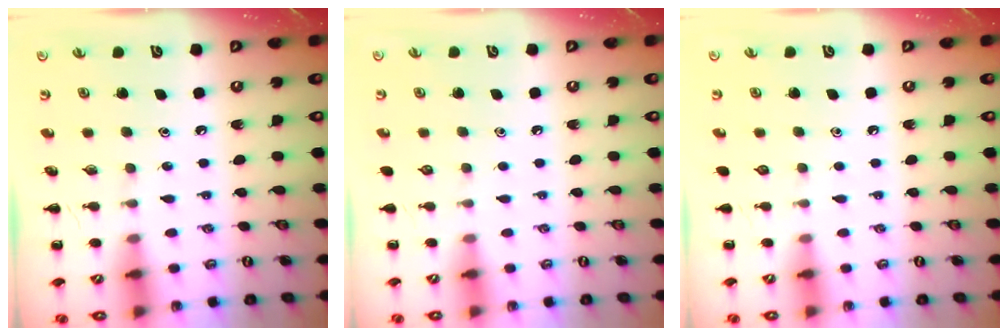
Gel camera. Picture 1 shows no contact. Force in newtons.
{"total": 0.0}
{"total": 0.0}